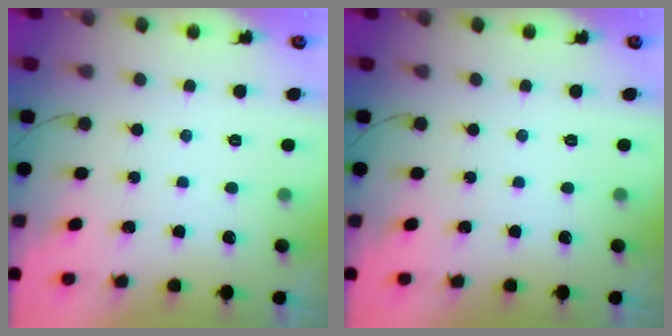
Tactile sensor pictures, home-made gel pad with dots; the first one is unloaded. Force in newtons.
{"total": 0.0}